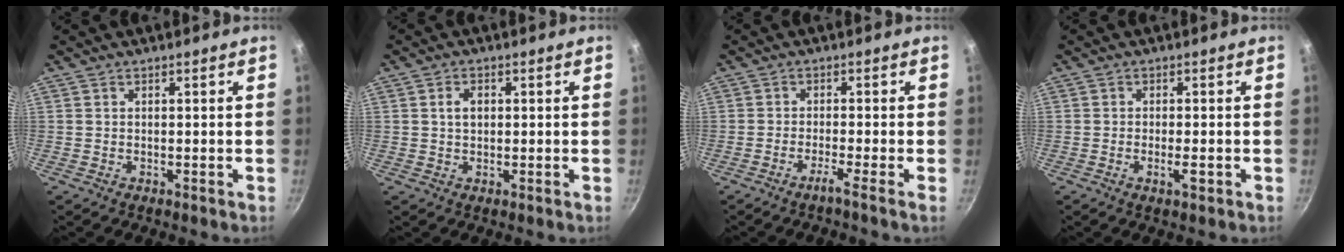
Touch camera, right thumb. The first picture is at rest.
{"total": 2.6, "force": [0.5, 1.8, 1.8], "torque": [-0.023, 0.004, 0.007]}
{"total": 2.6, "force": [-1.6, -0.8, 1.8], "torque": [-0.048, 0.009, -0.034]}
{"total": 2.6, "force": [-0.9, 0.8, 2.3], "torque": [-0.042, 0.004, -0.018]}